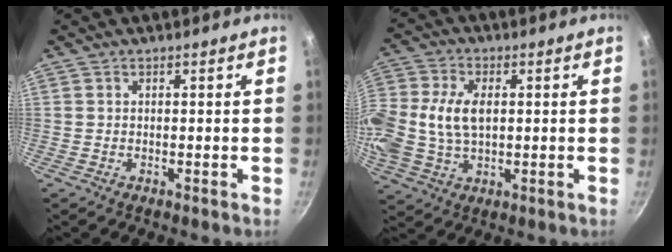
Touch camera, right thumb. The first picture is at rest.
{"total": 15.5, "force": [1.3, 10.5, 11.4], "torque": [-0.256, 0.026, 0.021]}